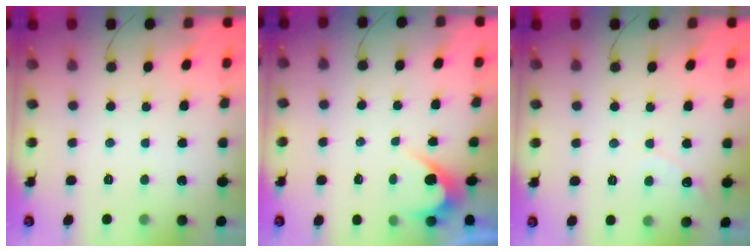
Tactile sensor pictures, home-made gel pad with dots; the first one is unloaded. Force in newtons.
{"total": 2.6, "press": 2.6, "slide": 0.1}
{"total": 3.2, "press": 3.2, "slide": 0.3}